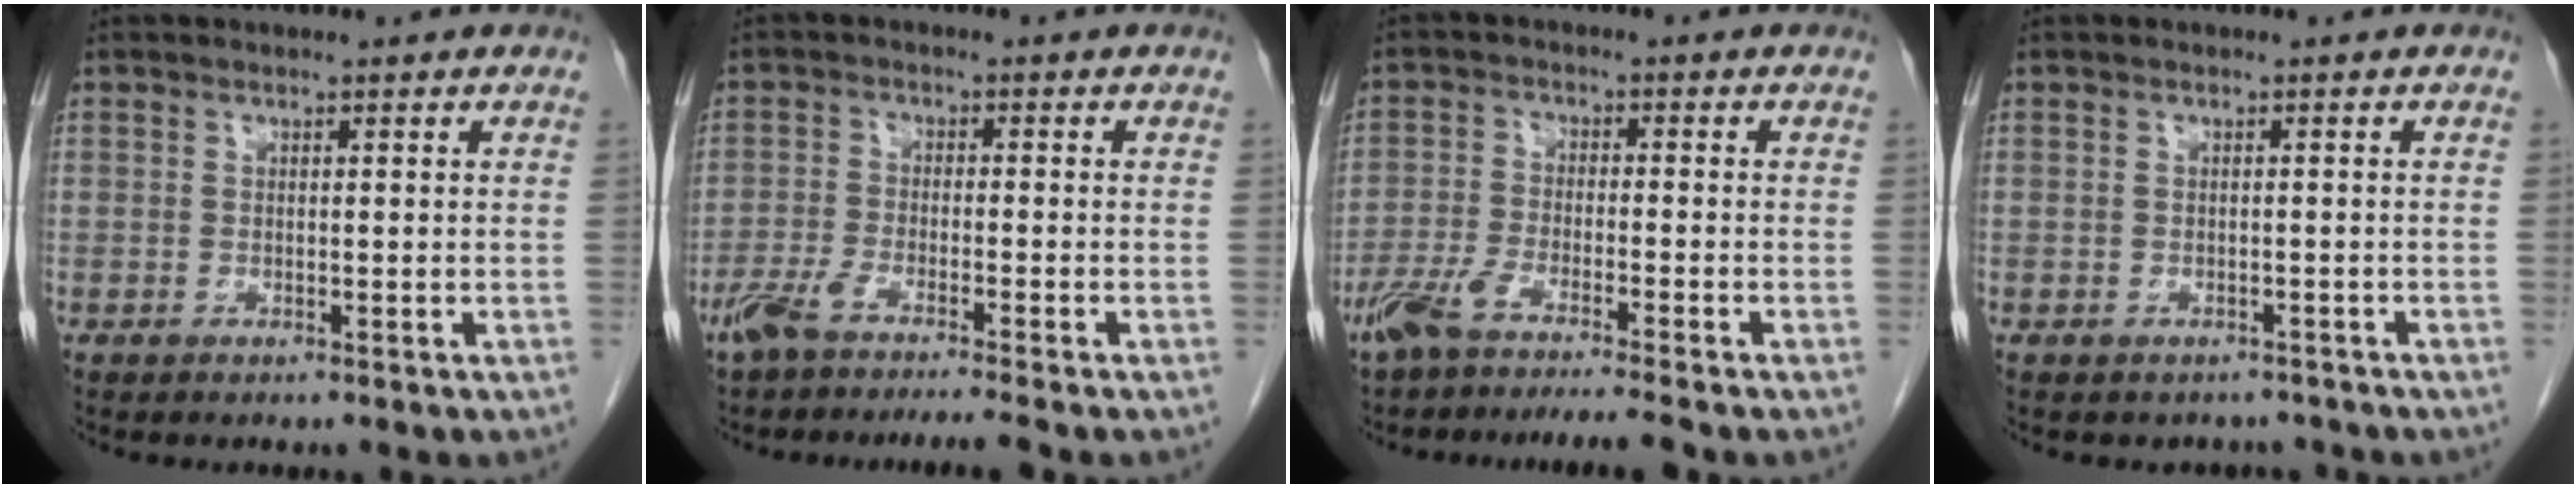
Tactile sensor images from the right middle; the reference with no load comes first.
{"total": 7.0, "force": [-5.6, -0.3, 4.1], "torque": [-0.069, -0.011, -0.096]}
{"total": 8.8, "force": [-7.2, -0.3, 5.1], "torque": [-0.084, -0.017, -0.122]}
{"total": 2.9, "force": [-2.5, 1.5, -0.1], "torque": [0.001, 0.008, -0.032]}